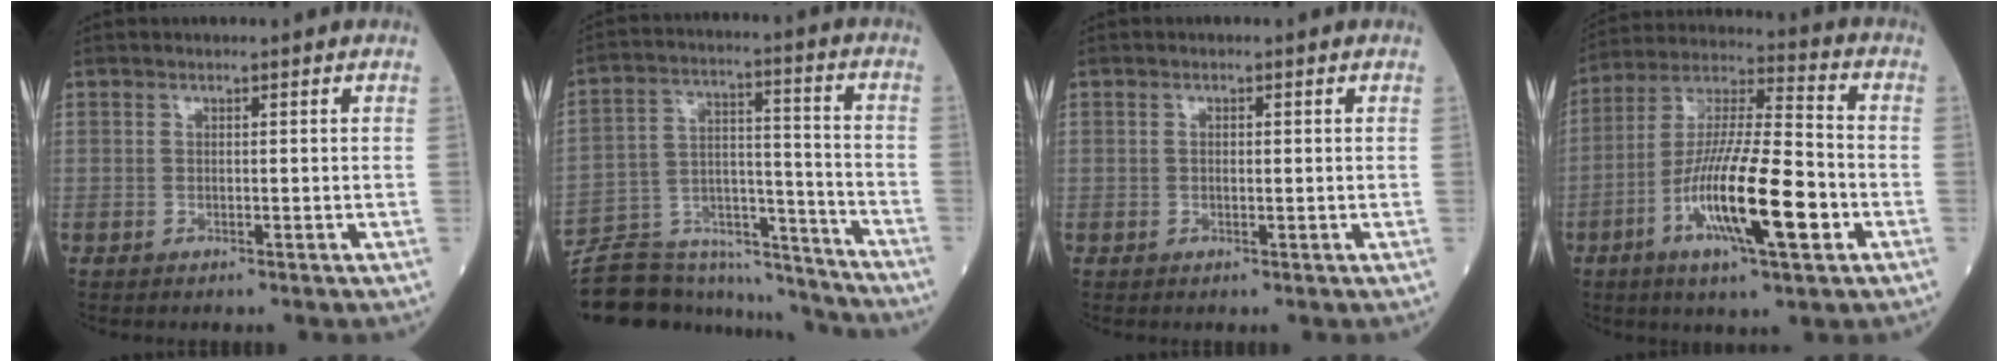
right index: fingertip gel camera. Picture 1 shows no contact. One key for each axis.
{"total": 17.2, "fx": -16.4, "fy": 4.4, "fz": 2.4, "tx": -0.035, "ty": 0.058, "tz": -0.255}
{"total": 0.8, "fx": 0.0, "fy": 0.3, "fz": 0.7, "tx": -0.016, "ty": 0.001, "tz": 0.000}
{"total": 17.0, "fx": -5.5, "fy": 2.4, "fz": 15.9, "tx": -0.300, "ty": -0.010, "tz": -0.098}